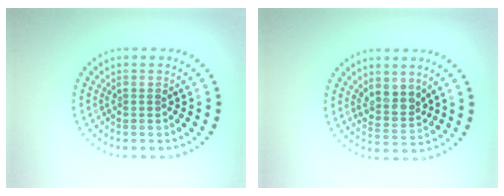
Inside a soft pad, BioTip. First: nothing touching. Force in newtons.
{"total": 2.5, "press": 2.1, "slide": 1.4}